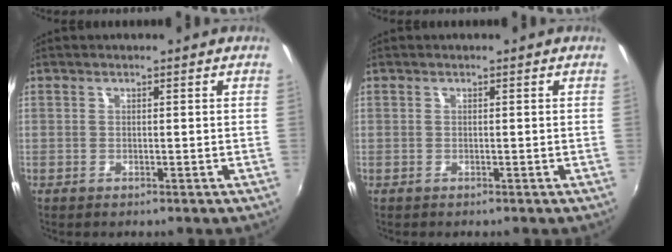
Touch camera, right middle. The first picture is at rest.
{"total": 0.0}